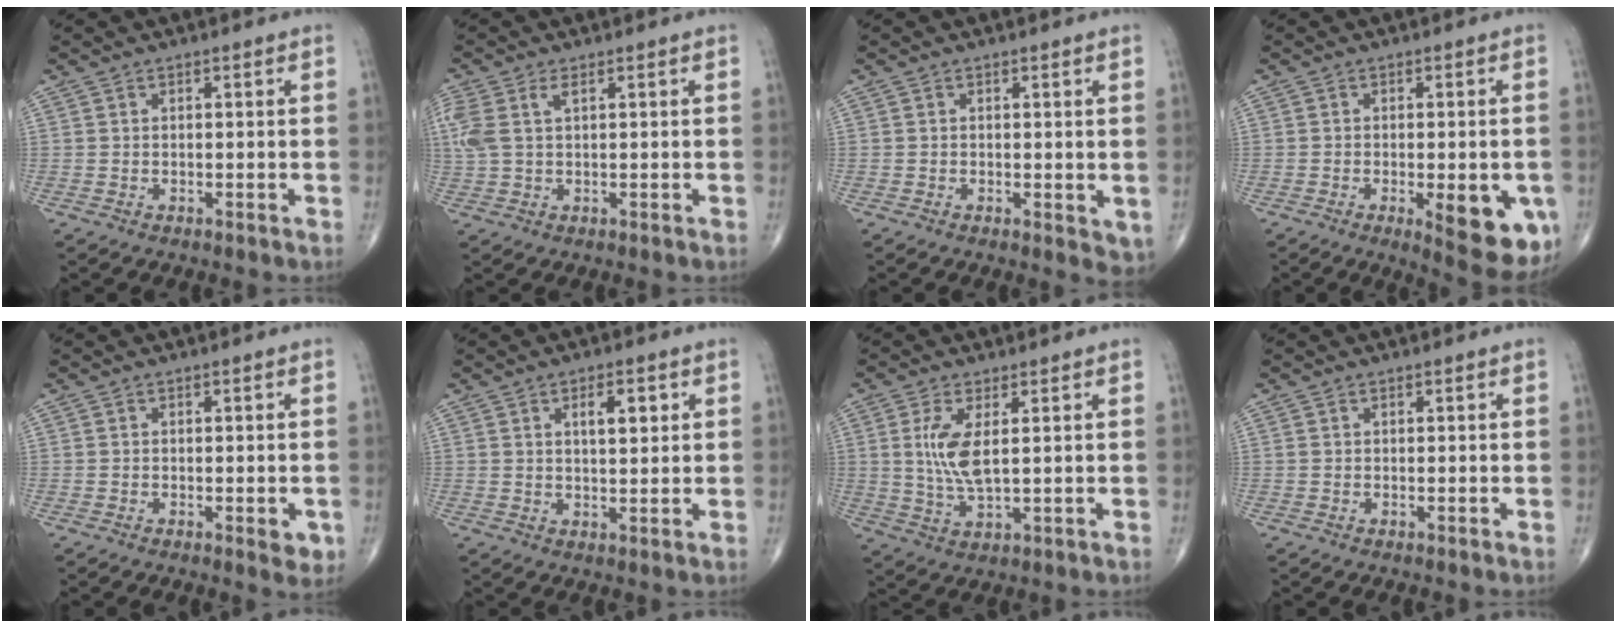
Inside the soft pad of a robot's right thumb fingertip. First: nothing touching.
{"total": 6.9, "force": [2.2, 3.5, 5.5], "torque": [-0.160, 0.019, 0.051]}
{"total": 3.2, "force": [-0.2, 1.5, 2.8], "torque": [-0.026, -0.008, -0.004]}
{"total": 12.2, "force": [-3.7, 4.3, 10.8], "torque": [-0.120, -0.010, -0.036]}
{"total": 3.0, "force": [-1.0, 1.2, 2.6], "torque": [-0.023, -0.003, -0.012]}
{"total": 4.6, "force": [1.7, 1.9, 3.8], "torque": [-0.050, -0.010, 0.025]}
{"total": 6.8, "force": [1.3, 2.3, 6.2], "torque": [-0.140, -0.016, 0.032]}
{"total": 0.0}